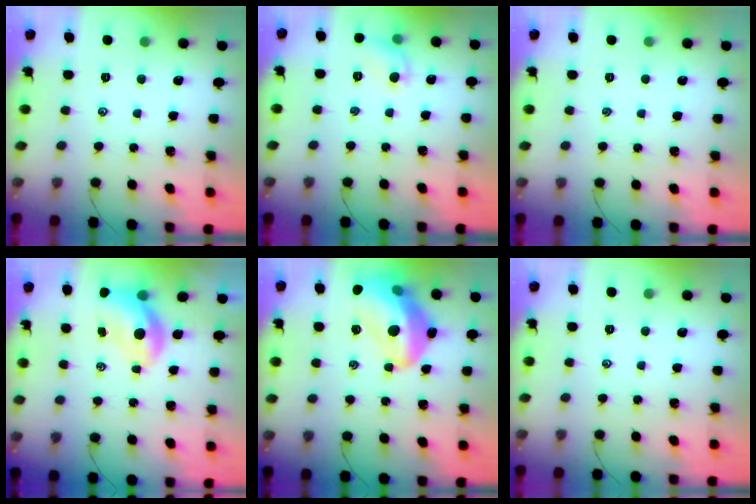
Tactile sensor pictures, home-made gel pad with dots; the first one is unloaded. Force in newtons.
{"total": 5.9, "press": 5.8, "slide": 1.0}
{"total": 0.0}
{"total": 7.1, "press": 7.0, "slide": 0.9}
{"total": 18.8, "press": 18.4, "slide": 4.1}
{"total": 0.0}